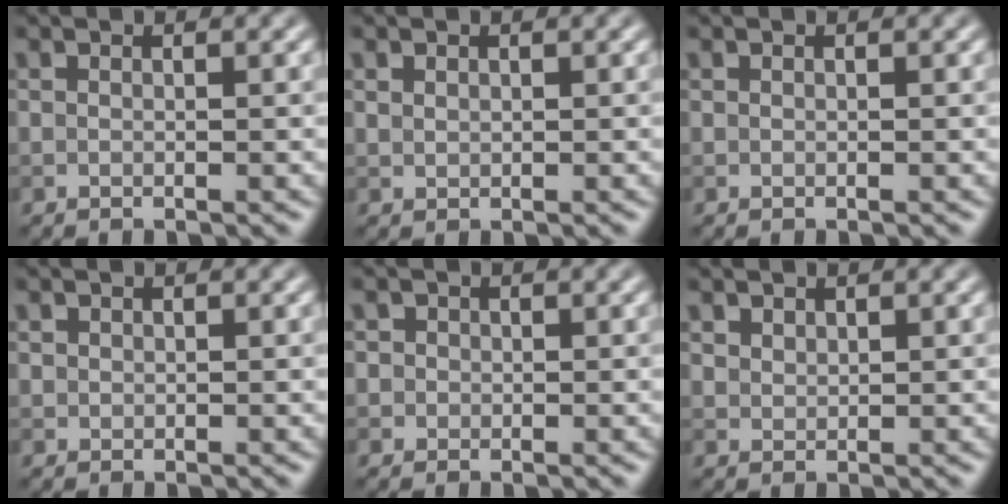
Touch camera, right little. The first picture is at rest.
{"total": 0.7, "force": [0.4, 0.5, 0.2], "torque": [-0.003, -0.003, 0.012]}
{"total": 0.0}
{"total": 0.6, "force": [0.2, 0.5, 0.0], "torque": [0.005, -0.004, 0.008]}
{"total": 1.4, "force": [0.3, 1.3, 0.3], "torque": [0.010, 0.002, 0.003]}
{"total": 1.2, "force": [0.9, 0.7, 0.2], "torque": [-0.006, -0.005, 0.026]}